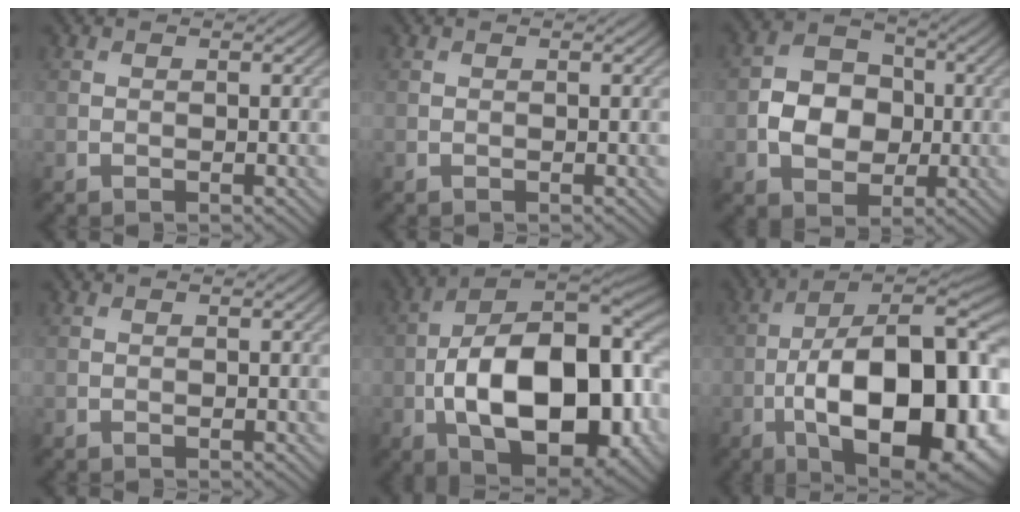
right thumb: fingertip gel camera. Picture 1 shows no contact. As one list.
[{"total": 0.0}, {"total": 6.4, "force": [-0.9, 5.2, 3.5], "torque": [-0.066, 0.003, -0.029]}, {"total": 0.0}, {"total": 18.9, "force": [-4.1, 9.6, 15.7], "torque": [-0.266, -0.013, -0.072]}, {"total": 21.0, "force": [-6.3, 9.2, 17.8], "torque": [-0.281, -0.008, -0.103]}]